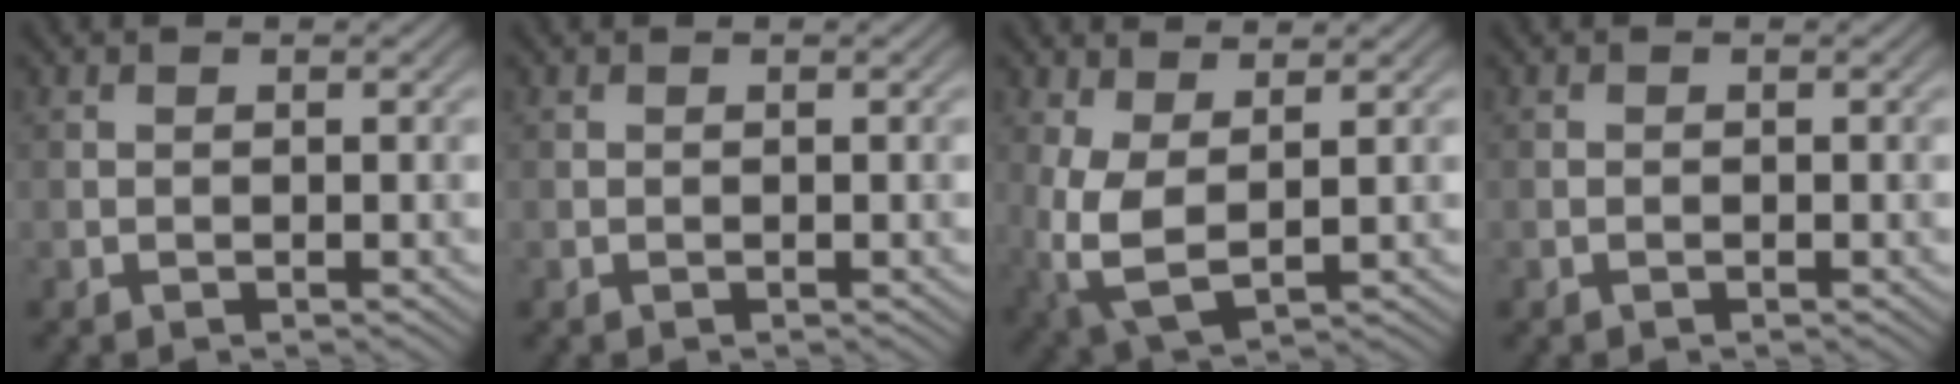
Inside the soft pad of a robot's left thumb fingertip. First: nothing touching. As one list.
[{"total": 0.0}, {"total": 6.5, "force": [0.8, 3.2, 5.6], "torque": [-0.146, -0.005, 0.014]}, {"total": 0.0}]